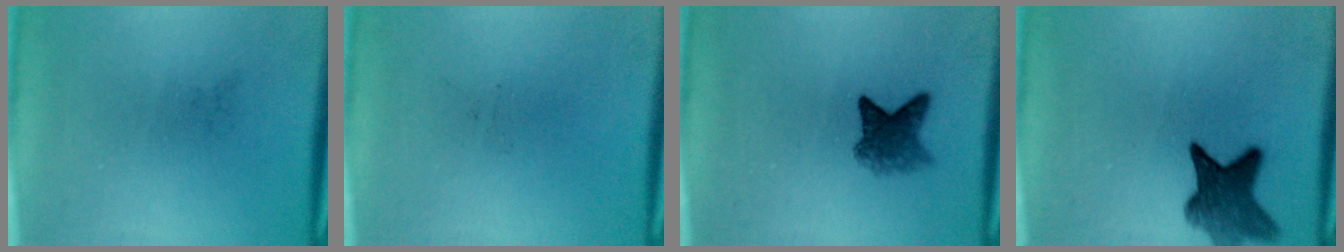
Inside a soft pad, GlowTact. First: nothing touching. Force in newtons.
{"total": 0.0}
{"total": 4.1}
{"total": 7.1}